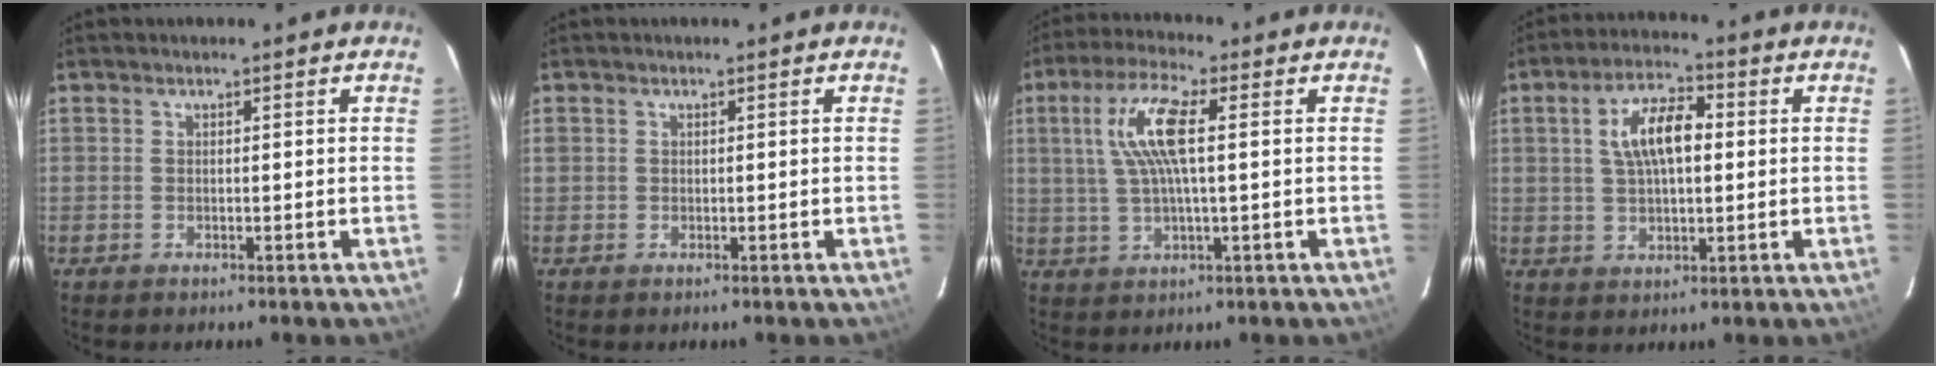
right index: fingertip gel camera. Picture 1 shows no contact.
{"total": 0.5, "force": [0.1, 0.5, 0.1], "torque": [-0.001, 0.002, -0.001]}
{"total": 10.0, "force": [2.0, 2.1, 9.5], "torque": [-0.188, 0.012, 0.041]}
{"total": 9.1, "force": [1.7, 4.1, 7.9], "torque": [-0.148, 0.019, 0.031]}